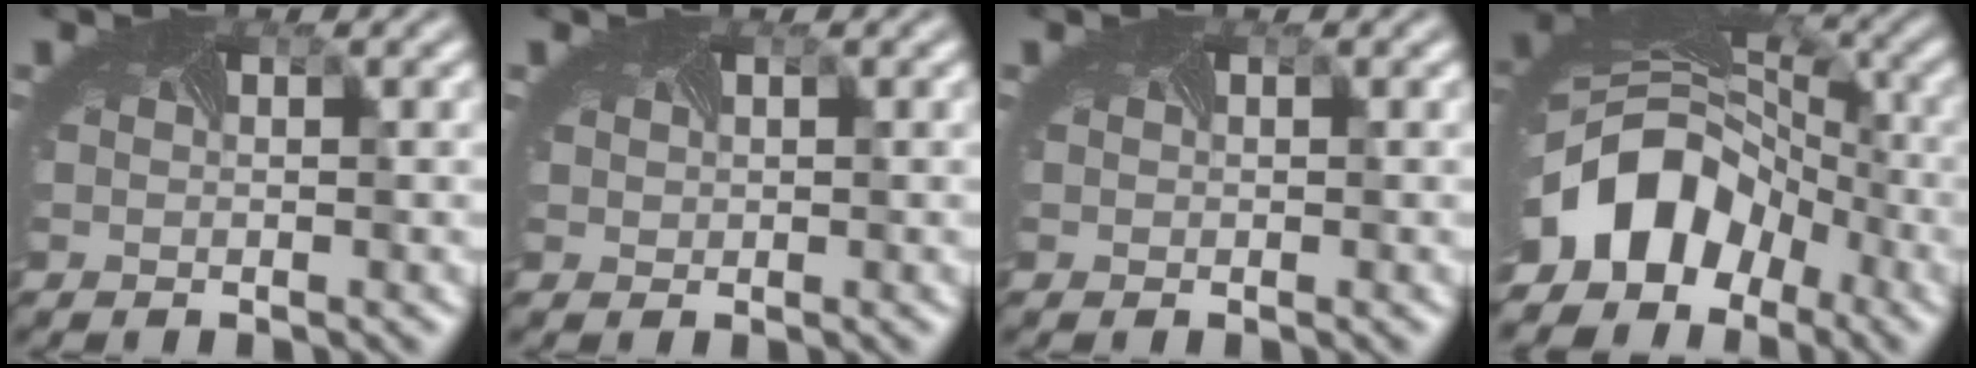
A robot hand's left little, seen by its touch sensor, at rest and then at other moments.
{"total": 0.5, "force": [0.3, 0.4, -0.1], "torque": [-0.003, -0.001, 0.006]}
{"total": 0.0}
{"total": 10.8, "force": [-5.3, 7.7, 5.4], "torque": [-0.116, -0.023, -0.098]}